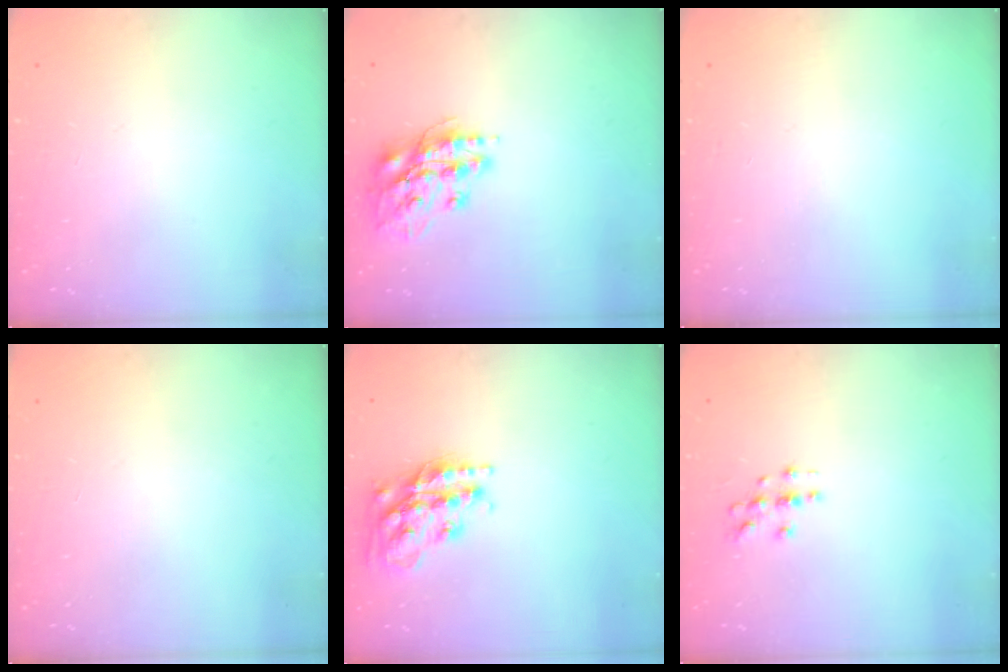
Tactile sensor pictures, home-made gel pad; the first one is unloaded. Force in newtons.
{"total": 13.9, "press": 13.7, "slide": 2.0}
{"total": 0.0}
{"total": 0.0}
{"total": 18.7, "press": 18.6, "slide": 1.5}
{"total": 3.2, "press": 3.2, "slide": 0.2}